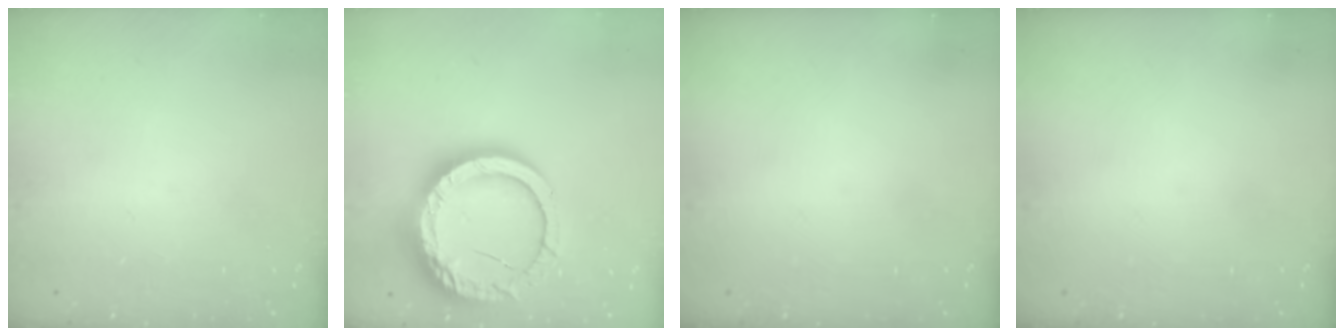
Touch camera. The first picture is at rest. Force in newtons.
{"total": 21.8, "press": 21.7, "slide": 2.1}
{"total": 0.0}
{"total": 0.0}